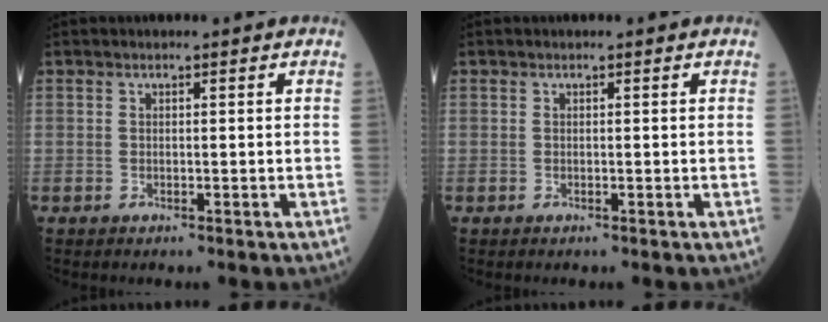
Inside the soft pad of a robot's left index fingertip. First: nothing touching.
{"total": 0.0}